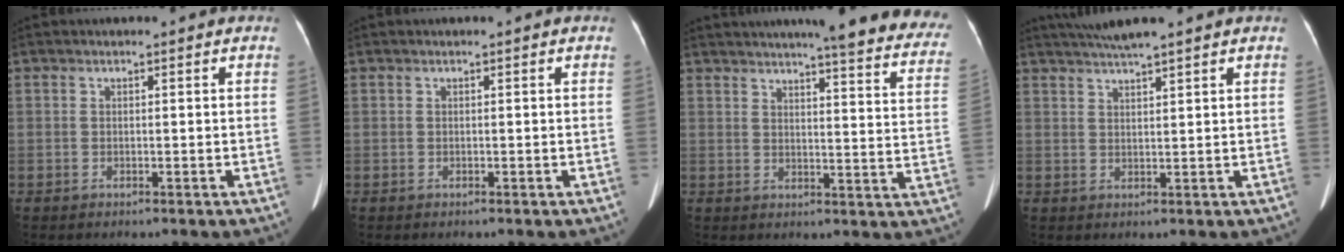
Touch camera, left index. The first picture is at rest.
{"total": 0.0}
{"total": 25.9, "force": [22.6, 2.4, 12.3], "torque": [-0.154, -0.060, 0.250]}
{"total": 5.8, "force": [4.9, -0.5, 3.0], "torque": [-0.055, 0.026, 0.087]}